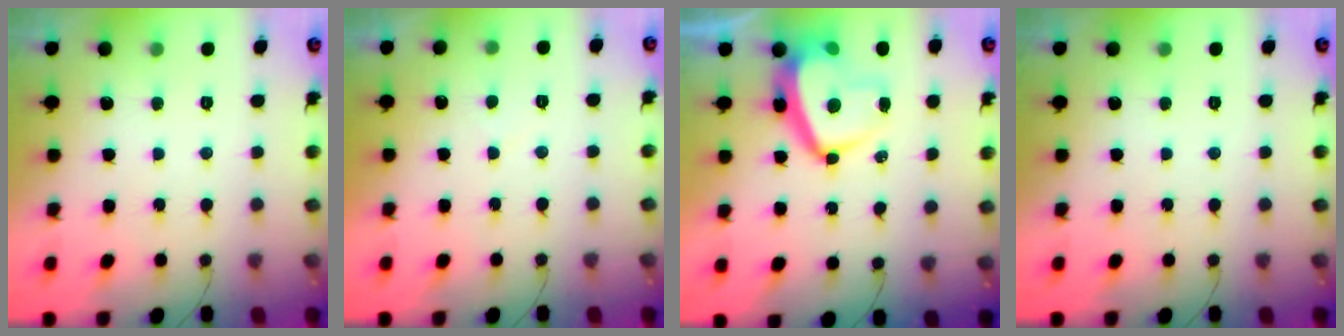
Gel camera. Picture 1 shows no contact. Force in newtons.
{"total": 2.2, "press": 2.1, "slide": 0.4}
{"total": 11.1, "press": 11.0, "slide": 1.6}
{"total": 0.0}